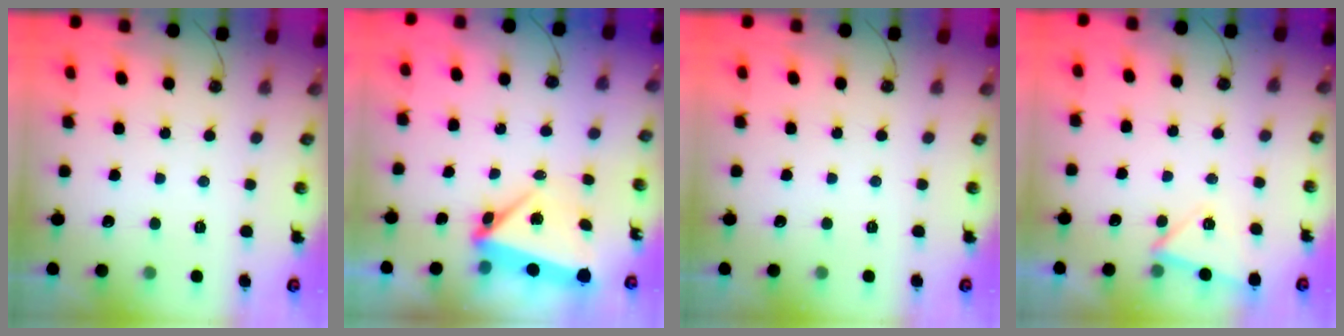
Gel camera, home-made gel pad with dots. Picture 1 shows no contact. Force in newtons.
{"total": 7.7, "press": 4.8, "slide": 6.1}
{"total": 0.0}
{"total": 3.0, "press": 2.8, "slide": 1.1}